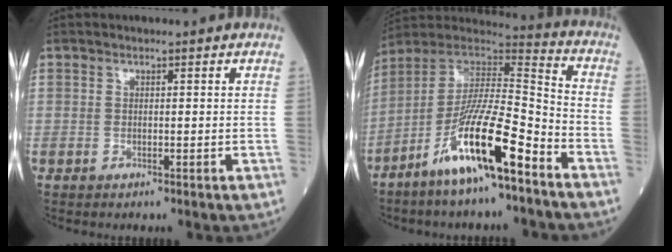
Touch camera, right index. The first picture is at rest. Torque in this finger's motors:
{"motor_torque": [1.17, -0.97, 1.06, 0.21]}